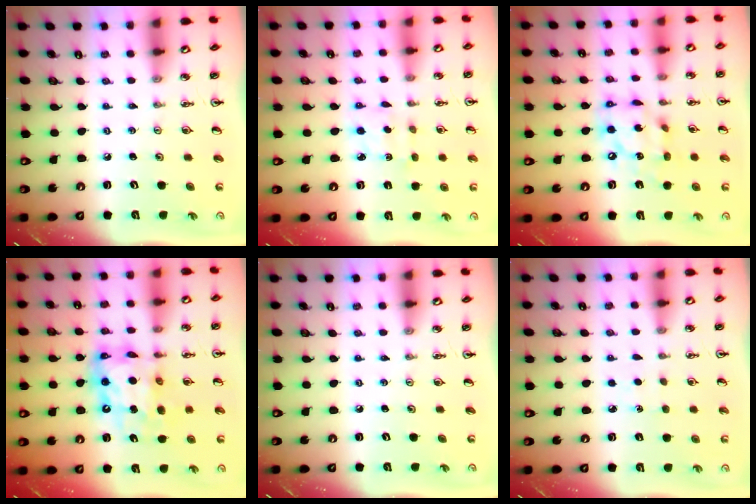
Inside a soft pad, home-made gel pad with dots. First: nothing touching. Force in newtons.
{"total": 1.9, "press": 1.9, "slide": 0.3}
{"total": 13.8, "press": 13.8, "slide": 1.3}
{"total": 12.7, "press": 12.6, "slide": 1.3}
{"total": 0.0}
{"total": 2.9, "press": 2.9, "slide": 0.4}